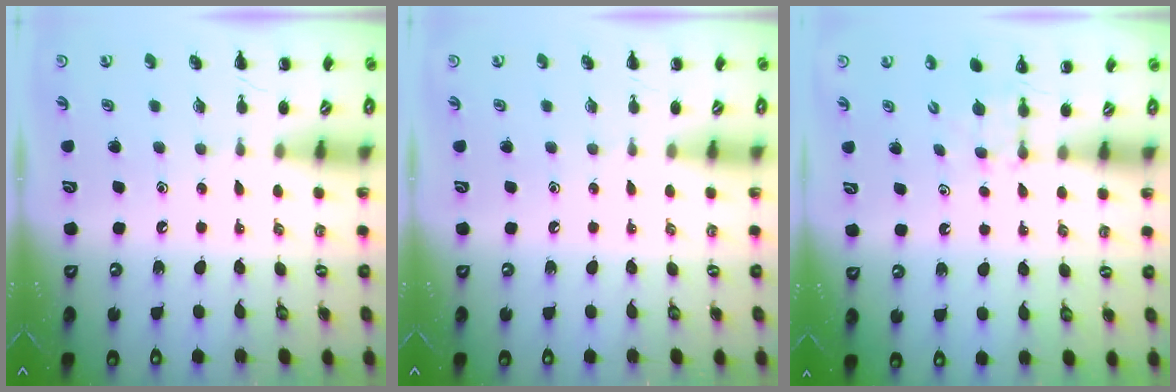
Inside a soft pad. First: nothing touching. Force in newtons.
{"total": 0.0}
{"total": 2.7, "press": 2.5, "slide": 1.1}